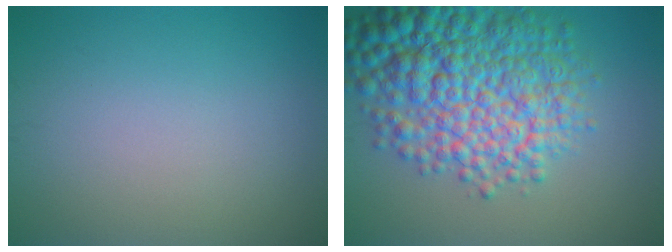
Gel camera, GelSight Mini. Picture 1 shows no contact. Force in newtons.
{"total": 10.9, "press": 10.9, "slide": 0.3}